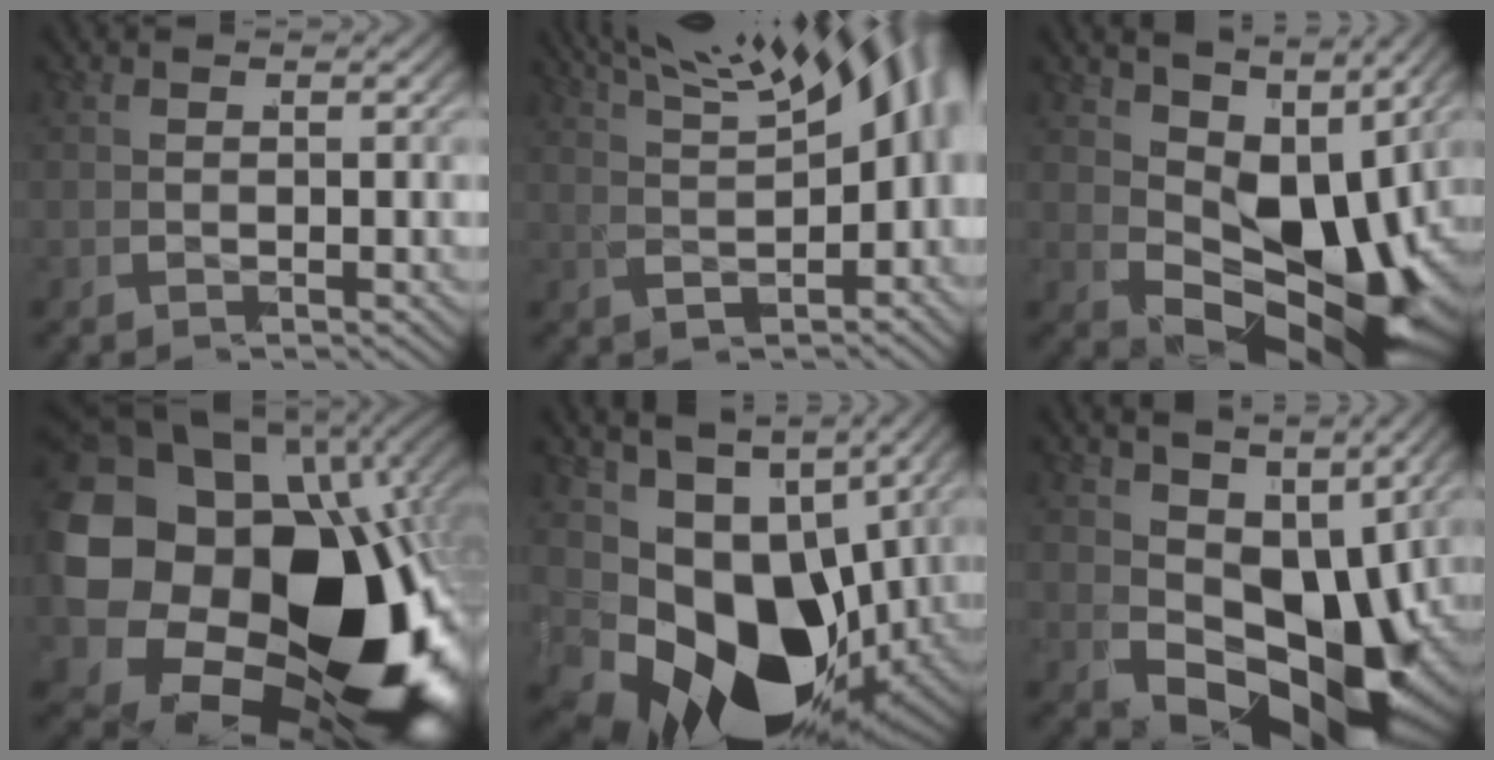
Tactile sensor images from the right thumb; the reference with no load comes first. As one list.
[{"total": 10.3, "force": [4.5, 5.5, 7.4], "torque": [-0.096, 0.021, 0.071]}, {"total": 14.4, "force": [-0.4, 8.3, 11.7], "torque": [-0.178, -0.034, 0.010]}, {"total": 34.1, "force": [-4.9, 22.9, 24.9], "torque": [-0.456, -0.079, -0.047]}, {"total": 20.3, "force": [-3.8, 12.8, 15.3], "torque": [-0.293, -0.073, -0.027]}, {"total": 15.1, "force": [-1.9, 8.9, 12.0], "torque": [-0.197, -0.041, -0.009]}]